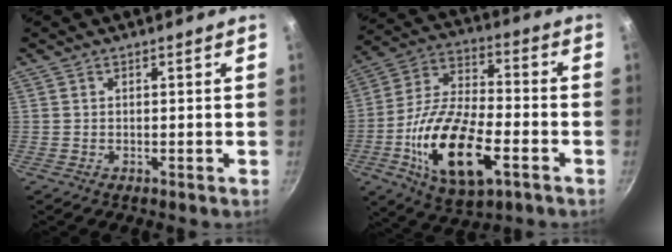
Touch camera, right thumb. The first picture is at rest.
{"total": 20.8, "force": [-6.8, 9.6, 17.1], "torque": [-0.317, 0.024, -0.127]}